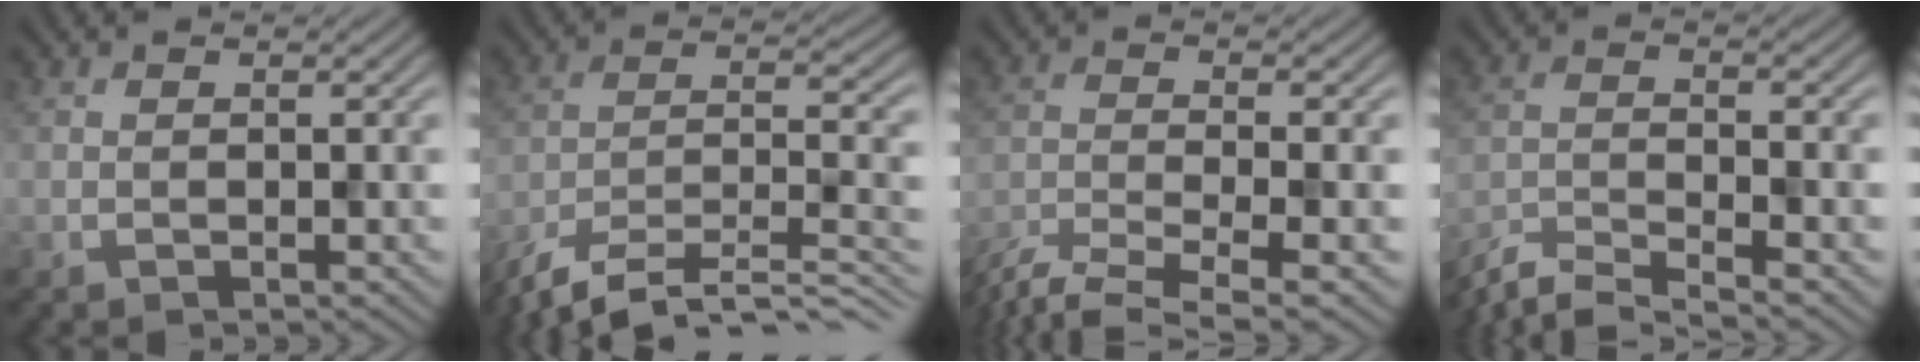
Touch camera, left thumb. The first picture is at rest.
{"total": 12.8, "force": [-10.3, 2.9, 7.0], "torque": [-0.133, -0.006, -0.171]}
{"total": 8.0, "force": [-6.1, 1.6, 5.0], "torque": [-0.100, -0.018, -0.112]}
{"total": 6.4, "force": [-5.6, 0.9, 2.9], "torque": [-0.058, -0.011, -0.111]}